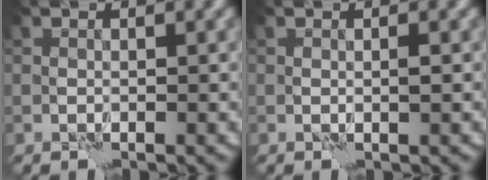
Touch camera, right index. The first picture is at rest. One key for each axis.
{"total": 0.5, "fx": 0.2, "fy": -0.1, "fz": 0.5, "tx": -0.006, "ty": -0.002, "tz": 0.004}